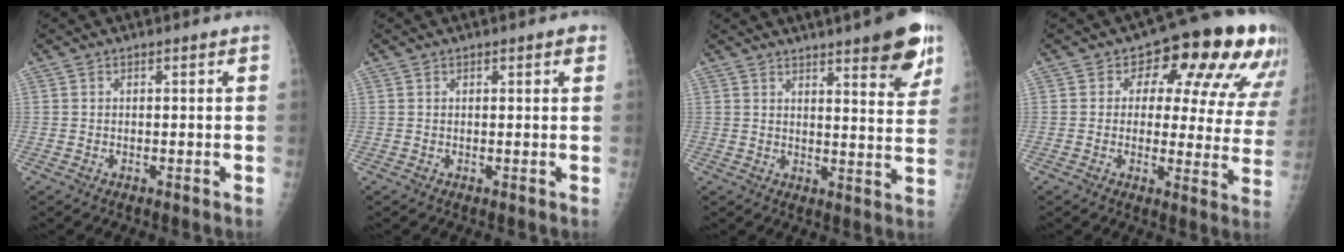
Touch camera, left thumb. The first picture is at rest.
{"total": 1.9, "force": [1.0, 0.6, 1.4], "torque": [-0.011, -0.001, 0.012]}
{"total": 12.5, "force": [7.8, 2.7, 9.4], "torque": [-0.094, -0.039, 0.099]}
{"total": 18.1, "force": [8.1, 9.1, 13.4], "torque": [-0.120, -0.017, 0.089]}